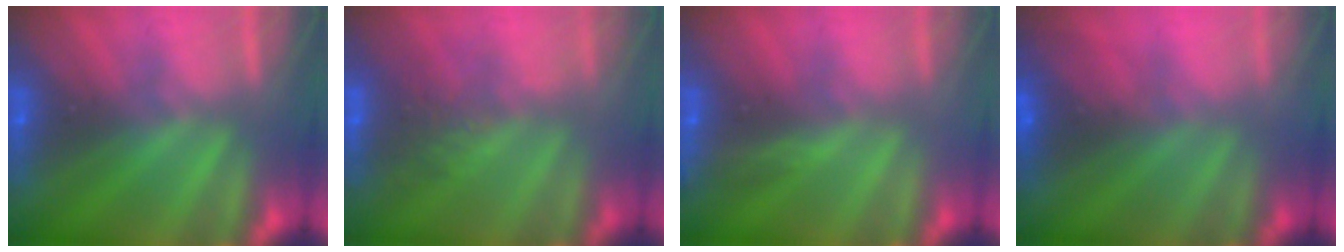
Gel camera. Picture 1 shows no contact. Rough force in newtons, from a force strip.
{"total": 2.7}
{"total": 3.0}
{"total": 2.8}